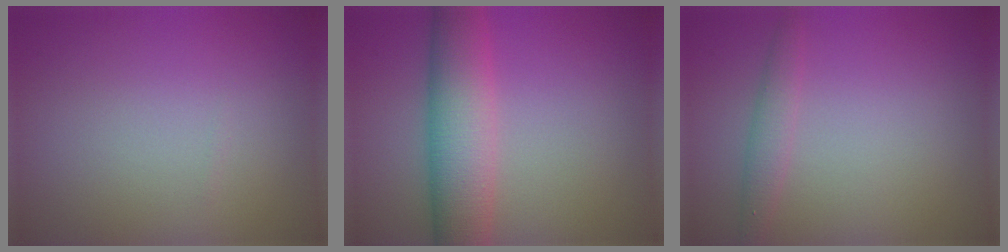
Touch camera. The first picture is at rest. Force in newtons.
{"total": 6.7, "press": 6.7, "slide": 0.4}
{"total": 1.6, "press": 1.6, "slide": 0.0}